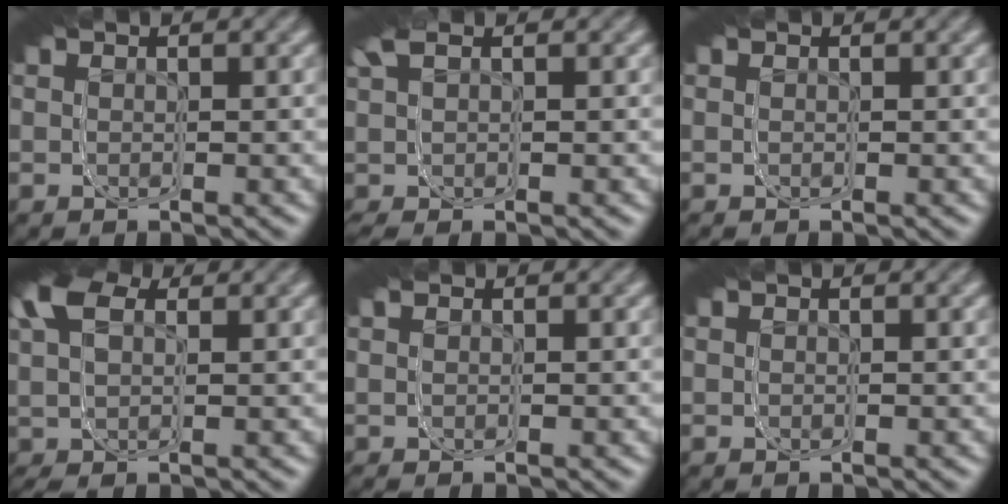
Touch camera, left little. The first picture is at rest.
{"total": 1.4, "force": [1.1, 0.0, 0.8], "torque": [-0.018, 0.023, 0.011]}
{"total": 0.5, "force": [0.2, -0.5, 0.0], "torque": [0.005, 0.006, 0.001]}
{"total": 5.2, "force": [2.2, 3.5, 3.2], "torque": [-0.060, 0.026, 0.018]}
{"total": 0.7, "force": [0.4, -0.5, 0.3], "torque": [-0.003, 0.013, 0.002]}
{"total": 0.0}